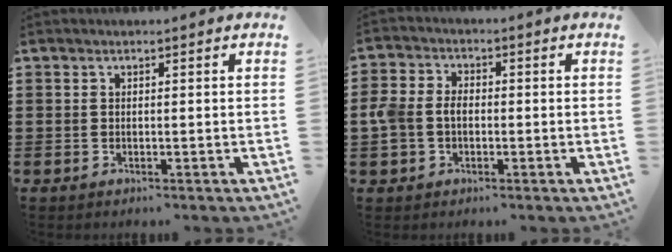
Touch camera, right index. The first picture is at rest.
{"total": 4.1, "force": [-0.5, 3.2, 2.5], "torque": [-0.075, 0.003, -0.019]}